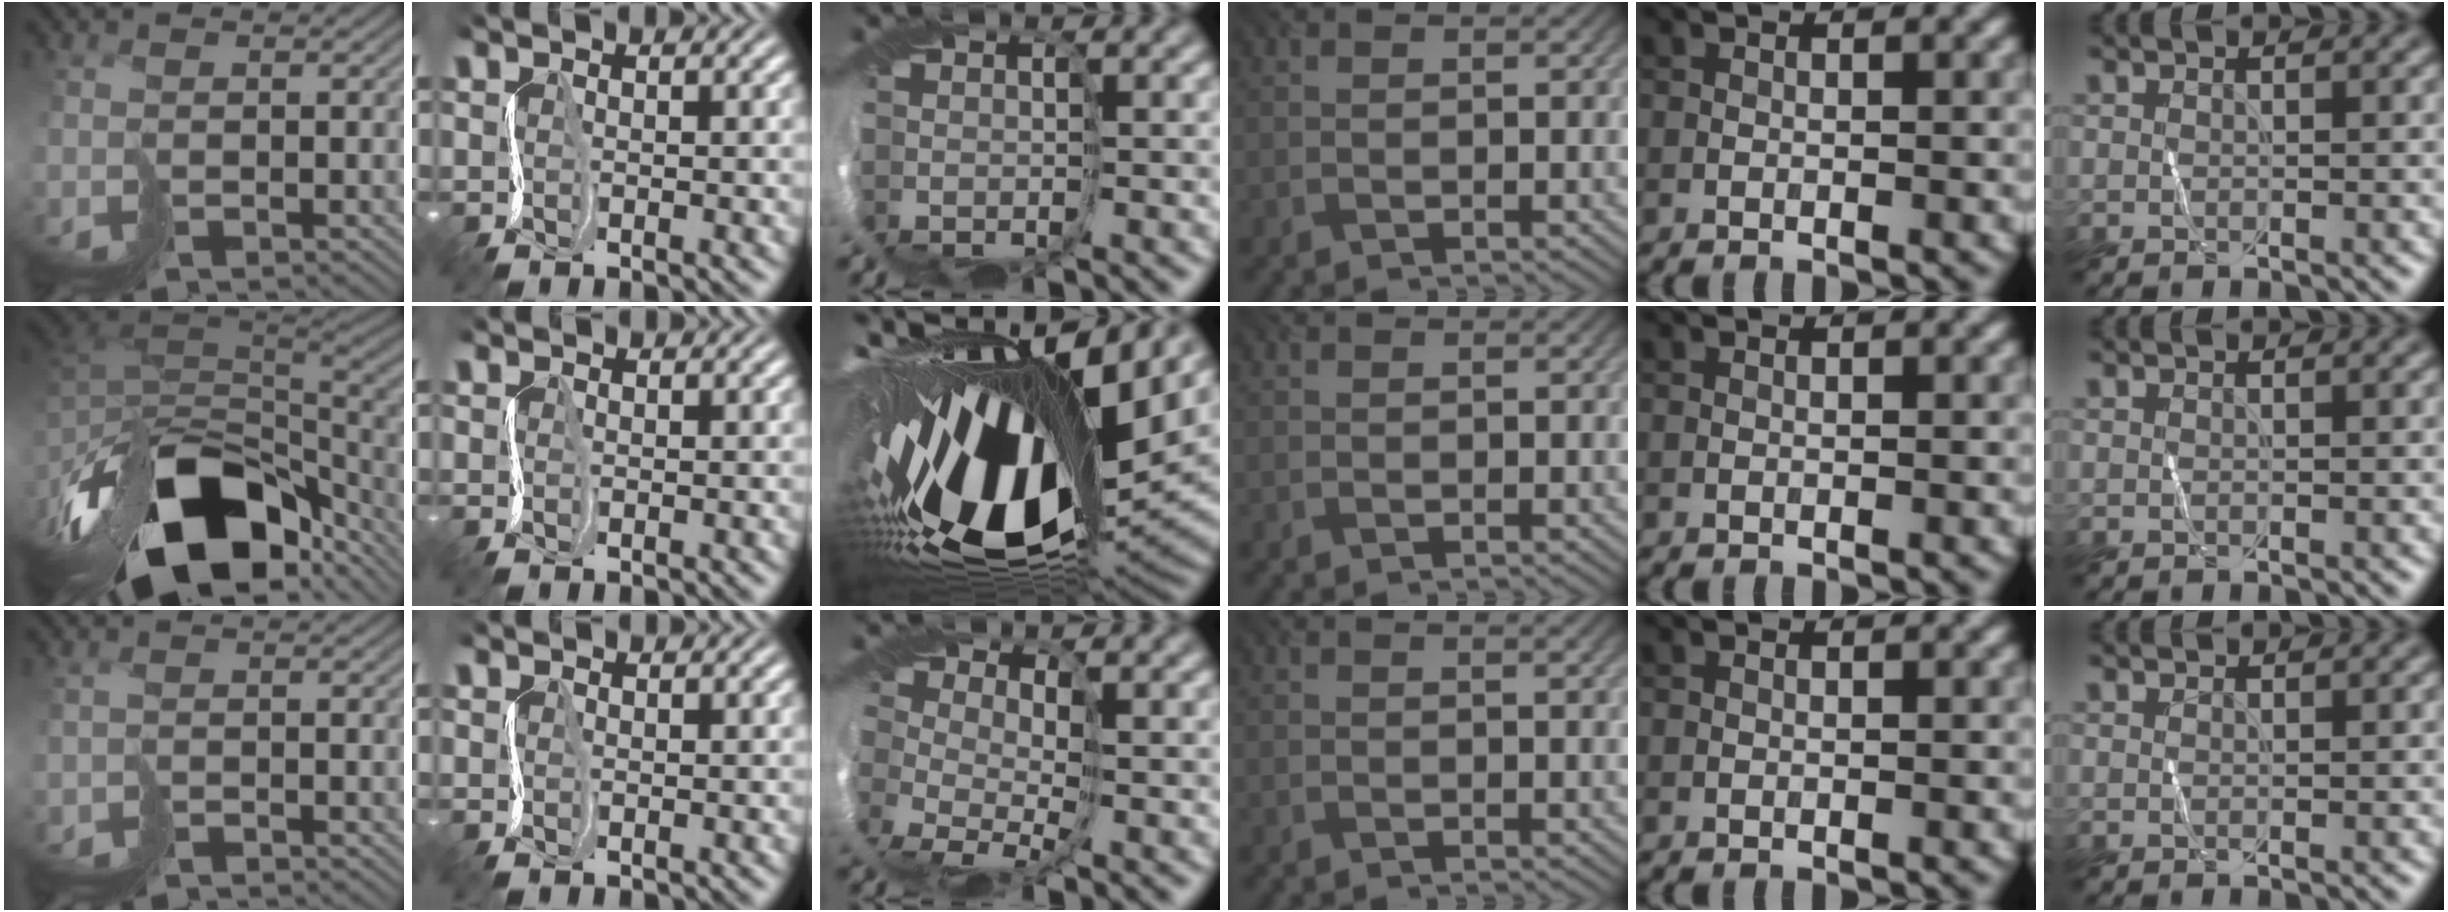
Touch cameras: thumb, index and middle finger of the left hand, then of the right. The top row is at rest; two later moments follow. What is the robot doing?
{"motion": "cut", "object": "paper"}